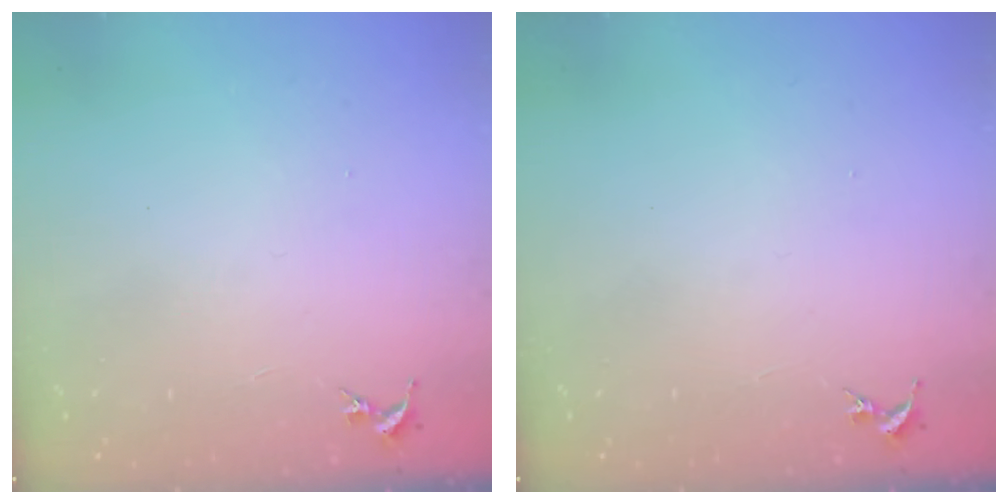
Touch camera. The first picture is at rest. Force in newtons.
{"total": 0.0}